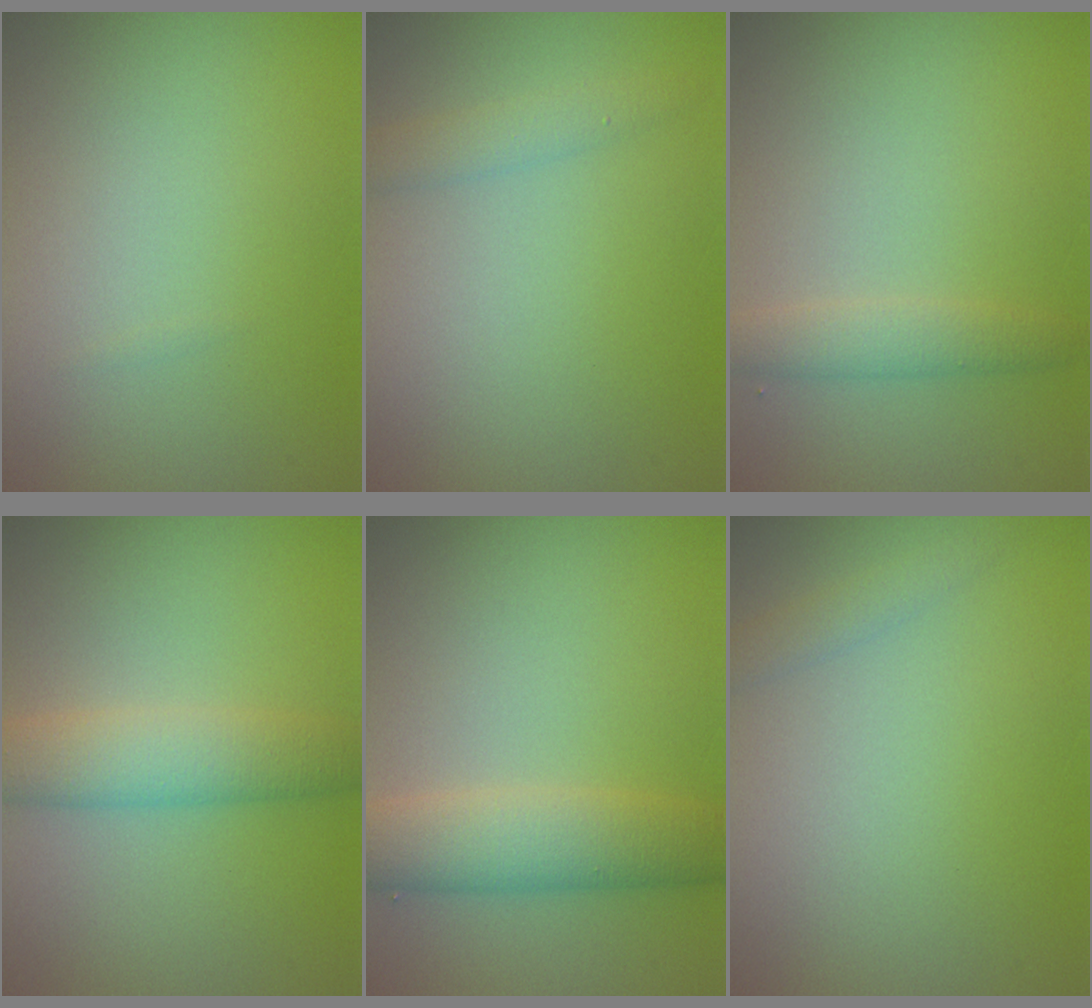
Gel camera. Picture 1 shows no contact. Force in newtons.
{"total": 1.7, "press": 1.7, "slide": 0.1}
{"total": 2.0, "press": 2.0, "slide": 0.2}
{"total": 4.2, "press": 4.2, "slide": 0.2}
{"total": 4.5, "press": 4.5, "slide": 0.1}
{"total": 1.2, "press": 1.2, "slide": 0.0}